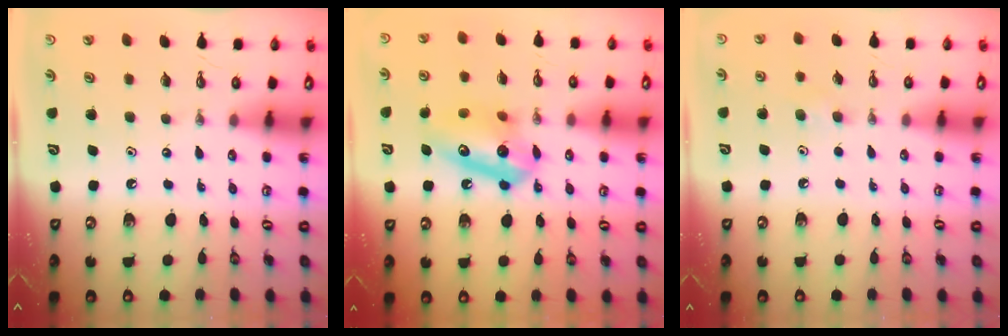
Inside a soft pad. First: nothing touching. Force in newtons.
{"total": 12.7, "press": 12.6, "slide": 1.6}
{"total": 4.7, "press": 4.0, "slide": 2.4}